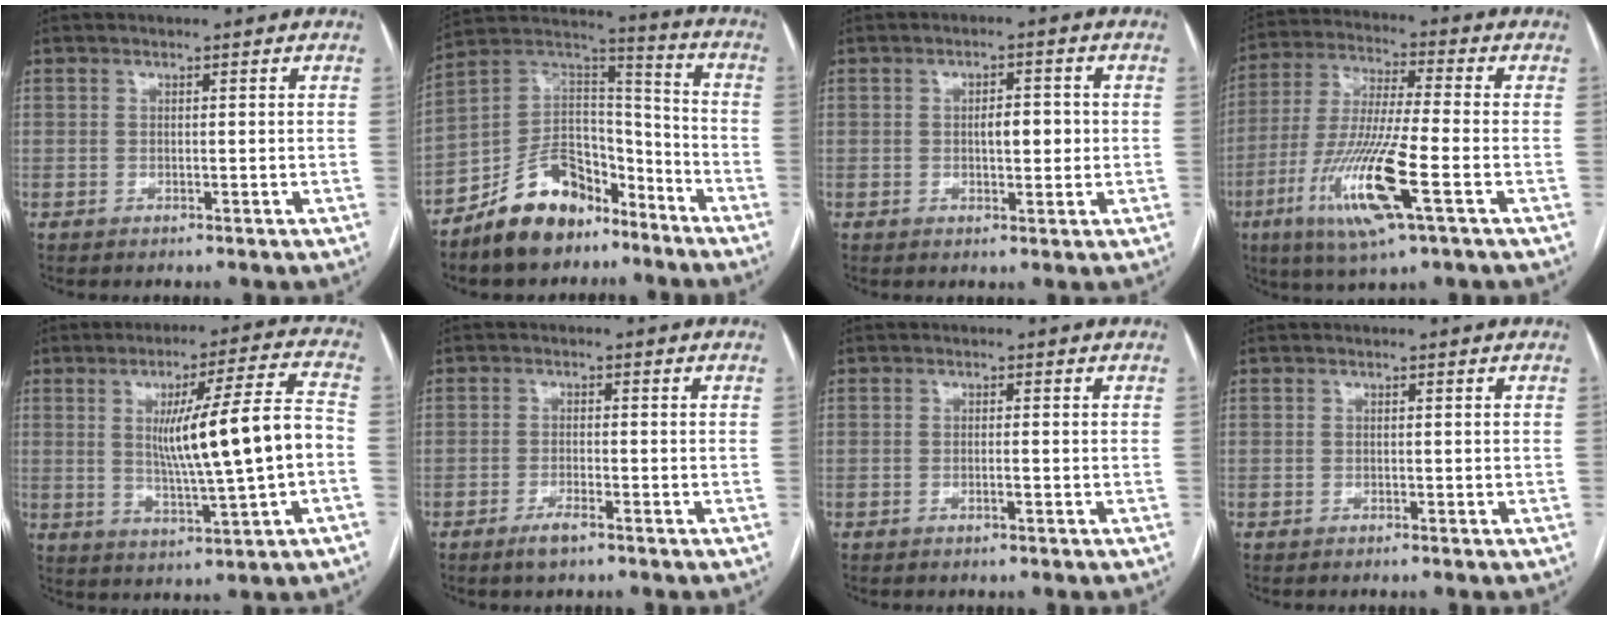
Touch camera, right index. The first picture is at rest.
{"total": 15.1, "force": [-10.9, 7.5, 7.2], "torque": [-0.128, 0.046, -0.196]}
{"total": 3.8, "force": [0.0, 1.5, 3.5], "torque": [-0.054, 0.005, 0.003]}
{"total": 15.0, "force": [-5.7, 0.7, 13.9], "torque": [-0.291, -0.022, -0.107]}
{"total": 14.0, "force": [-0.2, 0.2, 14.0], "torque": [-0.223, 0.007, 0.002]}
{"total": 2.7, "force": [-1.9, 0.4, 1.9], "torque": [-0.039, -0.002, -0.036]}
{"total": 1.0, "force": [-0.5, -0.2, 0.8], "torque": [-0.017, 0.001, -0.008]}
{"total": 0.0}